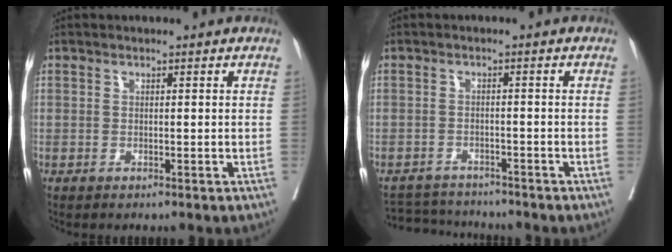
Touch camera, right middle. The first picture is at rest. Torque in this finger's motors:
{"motor_torque": [-0.65, -0.21, -0.14, -0.04]}